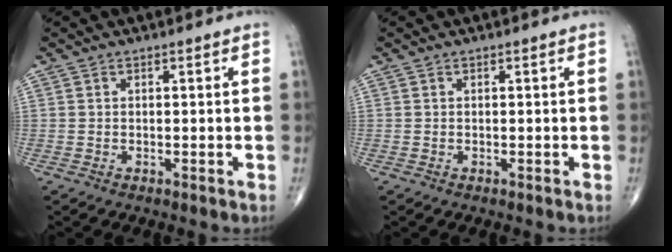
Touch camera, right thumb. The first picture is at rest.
{"total": 0.0}